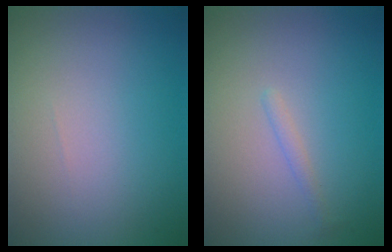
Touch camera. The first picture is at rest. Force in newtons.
{"total": 0.7, "press": 0.7, "slide": 0.1}